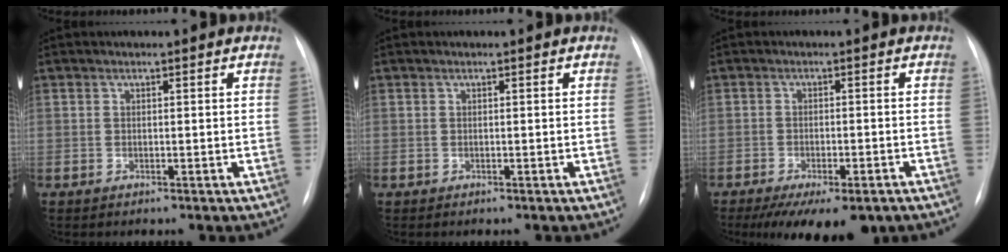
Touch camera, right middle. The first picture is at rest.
{"total": 0.0}
{"total": 11.3, "force": [-7.8, 4.0, 7.0], "torque": [-0.097, -0.012, -0.109]}